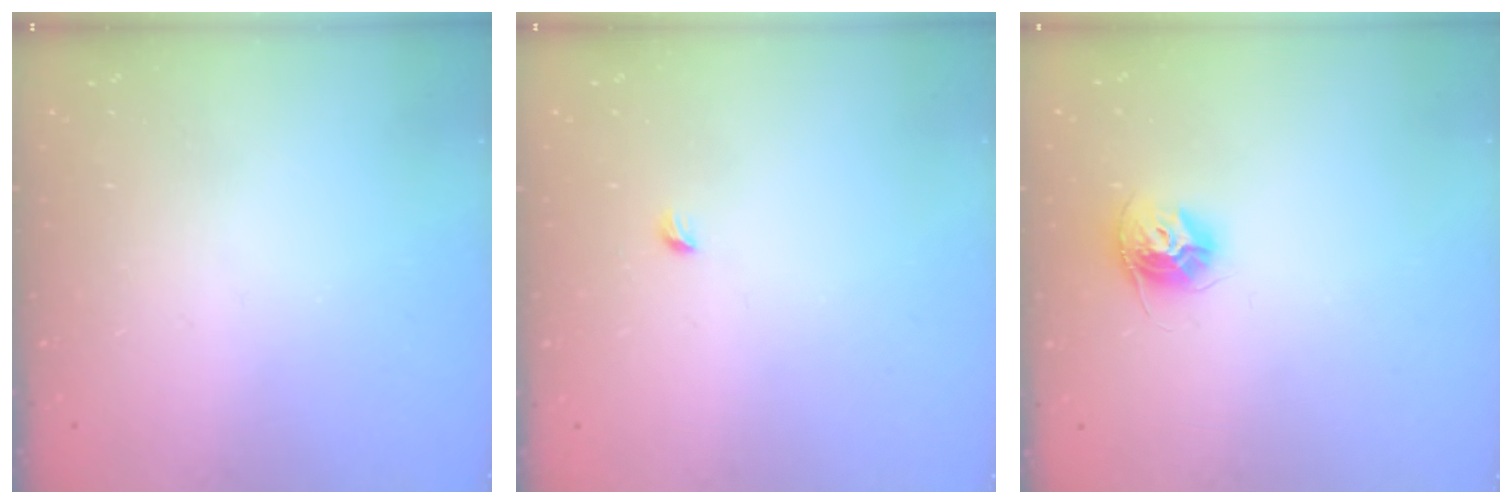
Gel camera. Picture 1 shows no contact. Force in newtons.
{"total": 2.7, "press": 2.6, "slide": 0.6}
{"total": 10.5, "press": 10.4, "slide": 0.8}